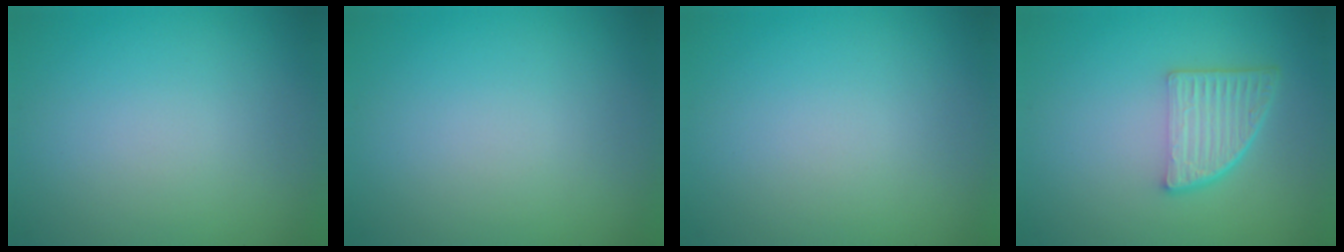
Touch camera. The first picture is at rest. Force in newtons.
{"total": 0.0}
{"total": 0.0}
{"total": 4.8, "press": 3.4, "slide": 3.4}